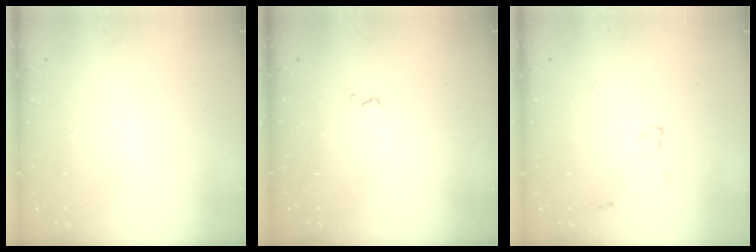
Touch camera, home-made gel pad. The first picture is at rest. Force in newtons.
{"total": 2.2, "press": 2.1, "slide": 0.5}
{"total": 5.6, "press": 5.5, "slide": 0.6}